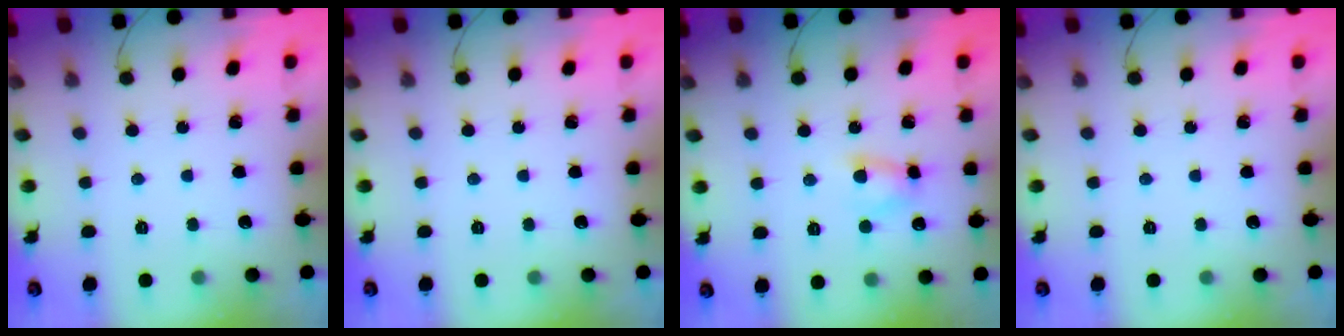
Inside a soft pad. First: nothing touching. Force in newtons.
{"total": 0.0}
{"total": 4.3, "press": 4.3, "slide": 0.4}
{"total": 0.0}